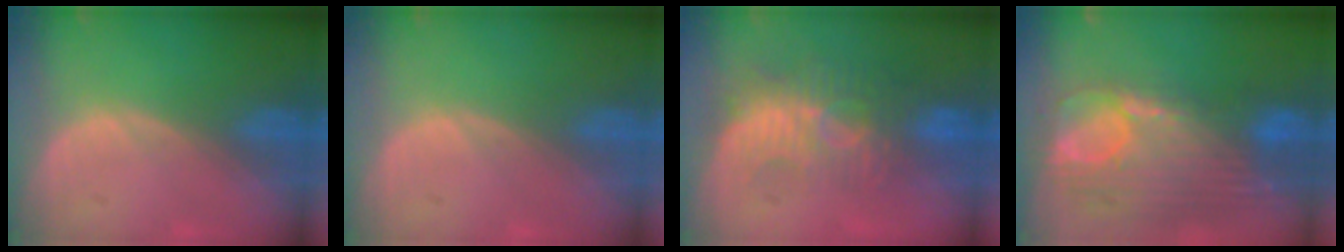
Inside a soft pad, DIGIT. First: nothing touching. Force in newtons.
{"total": 0.0}
{"total": 9.2, "press": 8.4, "slide": 3.6}
{"total": 12.7, "press": 10.7, "slide": 6.7}